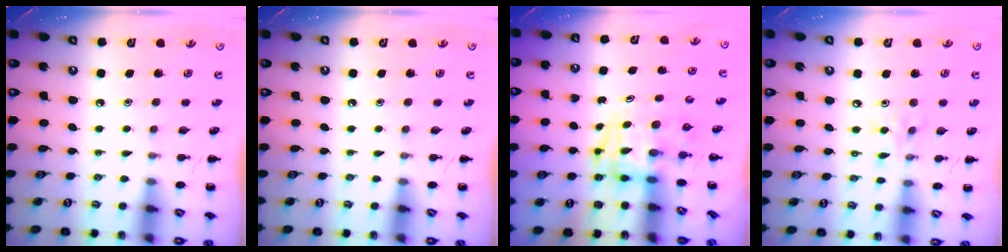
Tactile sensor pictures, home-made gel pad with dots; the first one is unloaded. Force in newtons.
{"total": 0.0}
{"total": 3.3, "press": 3.2, "slide": 0.6}
{"total": 5.2, "press": 5.1, "slide": 0.8}